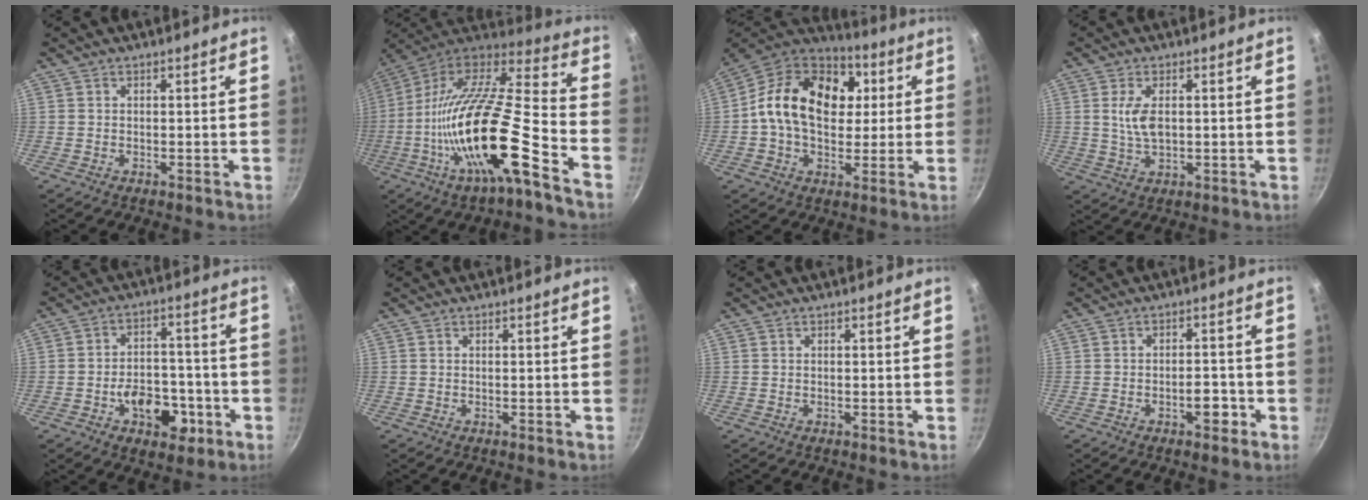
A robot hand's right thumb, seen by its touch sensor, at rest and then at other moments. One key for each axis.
{"total": 25.1, "fx": -9.8, "fy": 6.3, "fz": 22.3, "tx": -0.375, "ty": 0.039, "tz": -0.189}
{"total": 21.2, "fx": 3.3, "fy": 15.1, "fz": 14.4, "tx": -0.213, "ty": 0.019, "tz": 0.037}
{"total": 5.4, "fx": 0.8, "fy": 2.7, "fz": 4.6, "tx": -0.088, "ty": -0.005, "tz": 0.018}
{"total": 11.8, "fx": -4.6, "fy": 7.5, "fz": 7.8, "tx": -0.077, "ty": 0.030, "tz": -0.067}
{"total": 0.0}
{"total": 0.0}
{"total": 4.3, "fx": -2.0, "fy": 2.2, "fz": 3.1, "tx": -0.026, "ty": 0.018, "tz": -0.029}